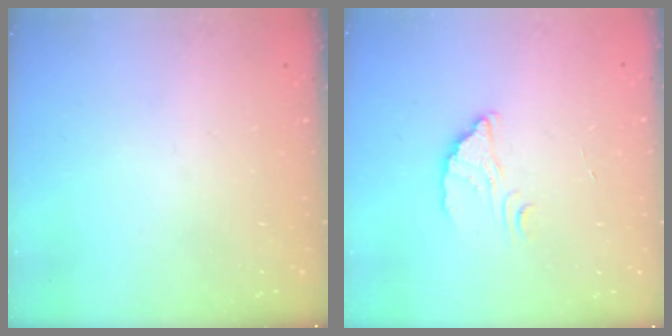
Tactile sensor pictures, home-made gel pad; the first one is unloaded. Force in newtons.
{"total": 2.7, "press": 2.7, "slide": 0.2}